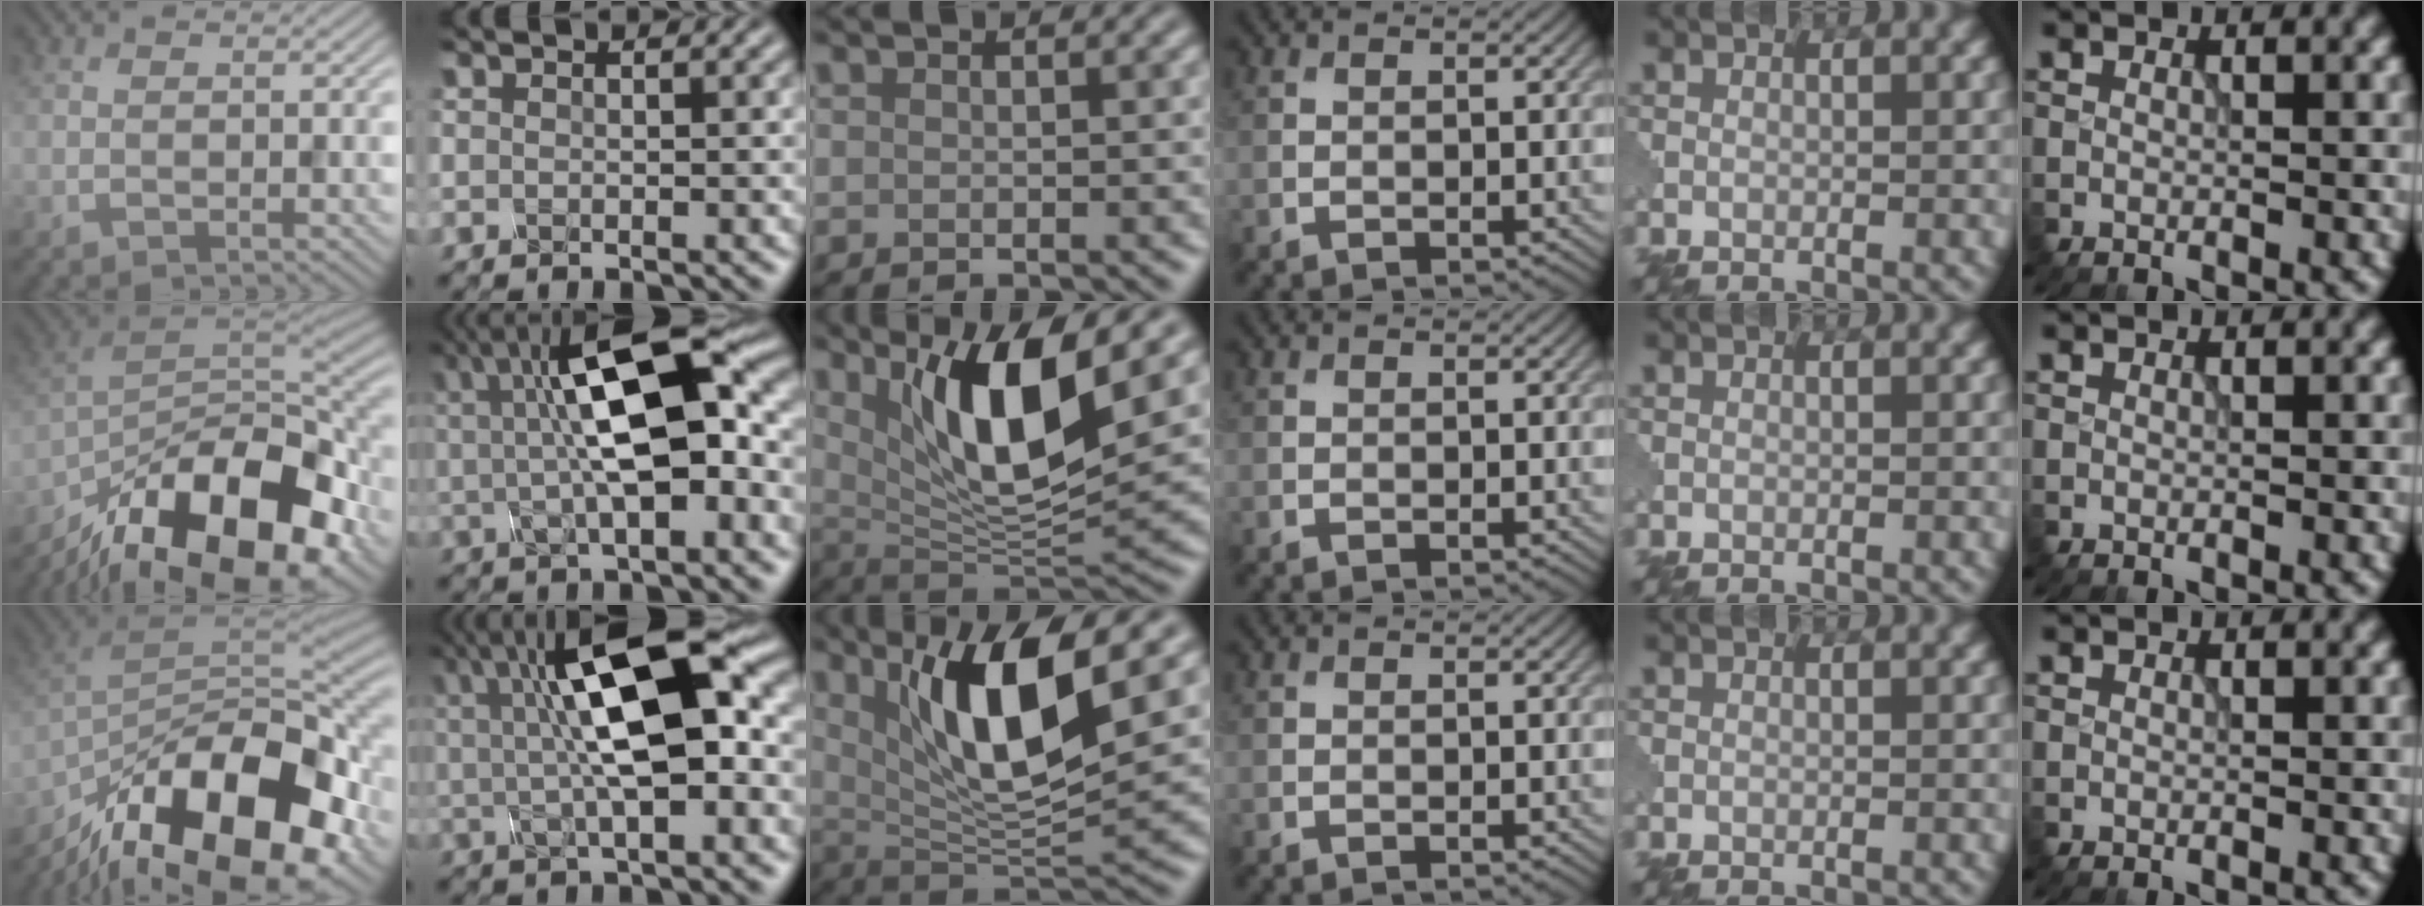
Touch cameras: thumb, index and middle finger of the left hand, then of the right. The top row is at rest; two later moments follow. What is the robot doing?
{"motion": "assemble", "object": "glue stick"}